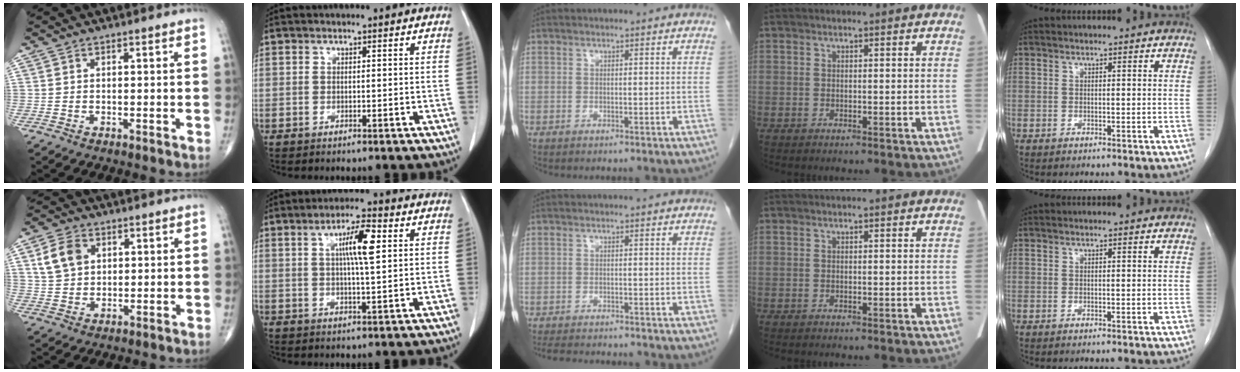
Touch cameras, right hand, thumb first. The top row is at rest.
{"thumb": {"total": 7.0, "force": [2.5, 5.2, 4.0], "torque": [-0.062, -0.004, 0.048]}, "index": {"total": 6.7, "force": [2.0, 0.7, 6.4], "torque": [-0.113, 0.004, 0.033]}, "middle": {"total": 6.9, "force": [-6.5, 0.9, 2.3], "torque": [-0.034, -0.010, -0.099]}}